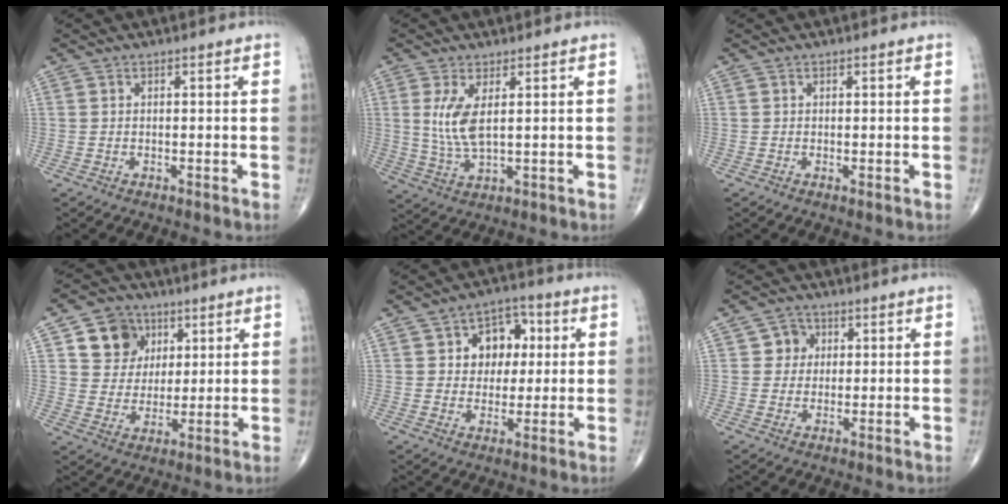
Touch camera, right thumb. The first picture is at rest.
{"total": 6.6, "force": [1.6, 2.3, 6.0], "torque": [-0.135, -0.017, 0.041]}
{"total": 0.0}
{"total": 10.2, "force": [4.3, 8.6, 3.4], "torque": [-0.021, -0.013, 0.075]}
{"total": 9.5, "force": [2.1, 7.3, 5.7], "torque": [-0.031, 0.007, 0.028]}
{"total": 4.0, "force": [1.1, 3.8, 0.8], "torque": [0.014, 0.003, 0.010]}